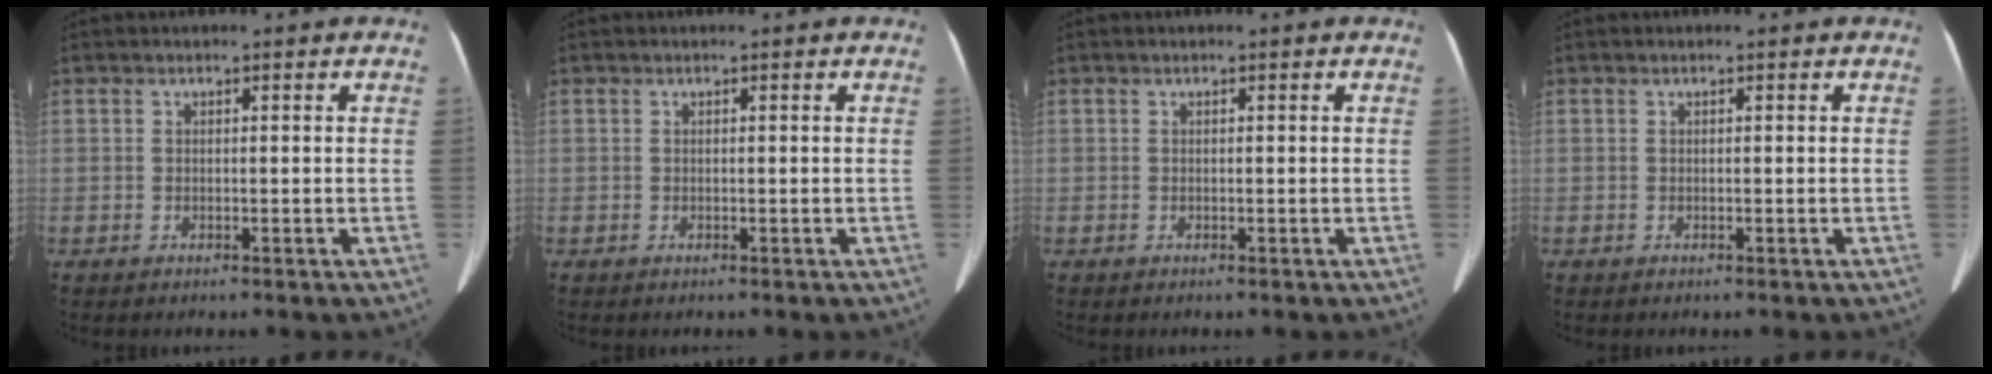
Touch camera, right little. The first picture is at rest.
{"total": 0.0}
{"total": 0.0}
{"total": 0.0}